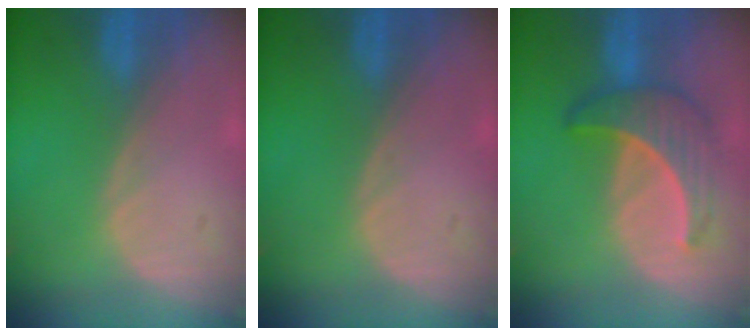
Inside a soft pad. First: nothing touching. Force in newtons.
{"total": 0.0}
{"total": 6.6, "press": 6.3, "slide": 2.2}